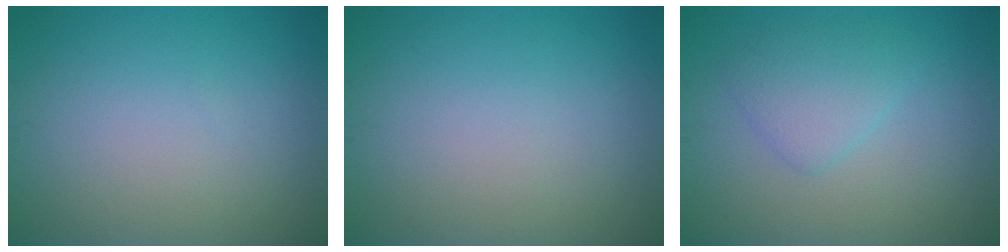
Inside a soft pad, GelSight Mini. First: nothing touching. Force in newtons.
{"total": 0.0}
{"total": 2.6, "press": 2.6, "slide": 0.2}